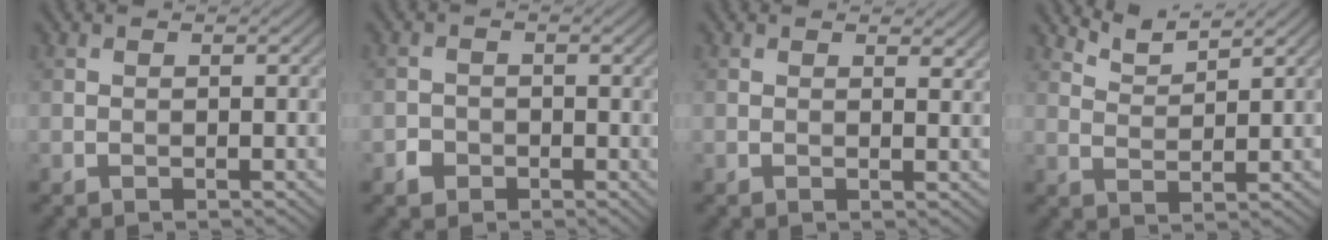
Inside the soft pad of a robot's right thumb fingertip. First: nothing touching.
{"total": 1.9, "force": [-0.9, 1.6, 0.5], "torque": [-0.005, -0.001, -0.023]}
{"total": 1.5, "force": [1.1, 0.5, 0.9], "torque": [-0.014, -0.005, 0.019]}
{"total": 3.2, "force": [2.9, 0.3, 1.2], "torque": [-0.027, 0.000, 0.063]}